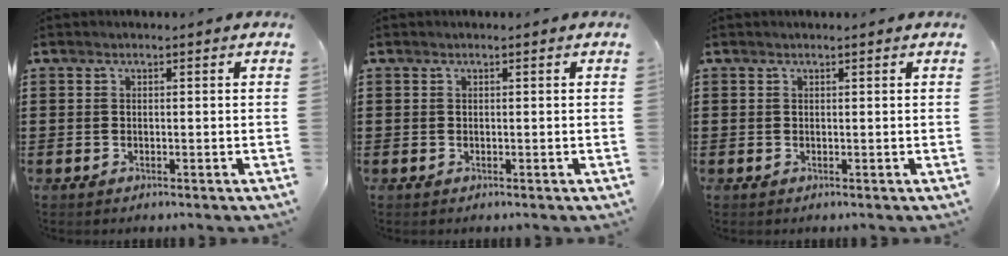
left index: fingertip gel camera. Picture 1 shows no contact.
{"total": 0.0}
{"total": 0.0}